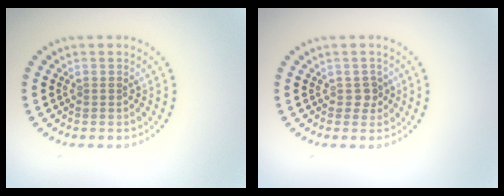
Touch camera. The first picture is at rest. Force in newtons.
{"total": 1.2, "press": 1.1, "slide": 0.5}